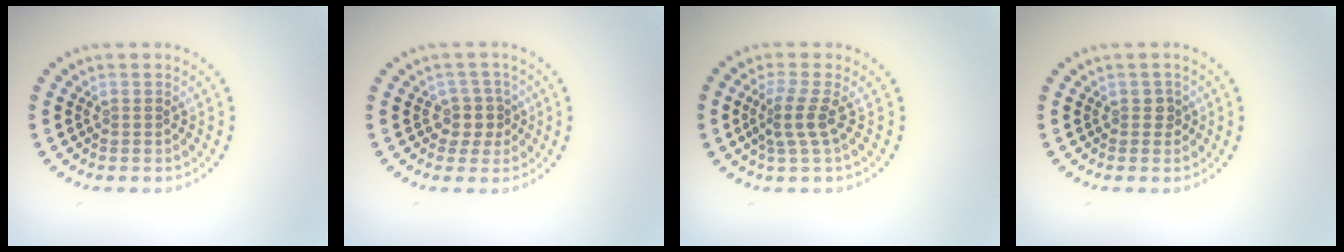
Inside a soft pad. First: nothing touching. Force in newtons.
{"total": 2.1, "press": 1.7, "slide": 1.3}
{"total": 2.5, "press": 1.8, "slide": 1.7}
{"total": 1.0, "press": 0.9, "slide": 0.4}